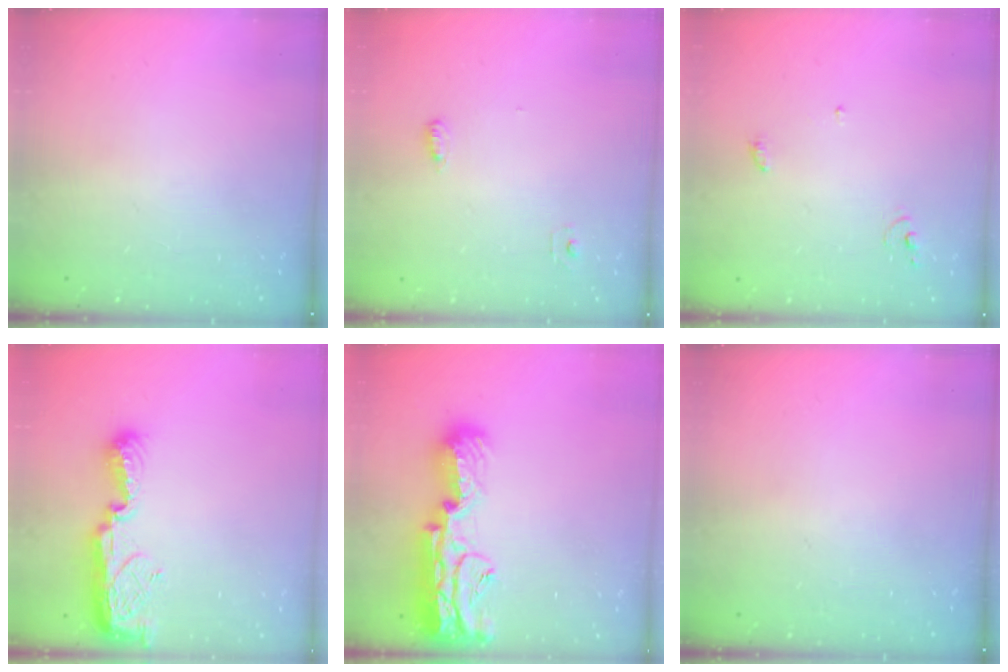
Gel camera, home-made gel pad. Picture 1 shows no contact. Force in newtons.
{"total": 4.5, "press": 4.3, "slide": 1.2}
{"total": 3.8, "press": 3.8, "slide": 0.2}
{"total": 9.1, "press": 9.0, "slide": 1.0}
{"total": 19.3, "press": 18.4, "slide": 5.6}
{"total": 0.0}